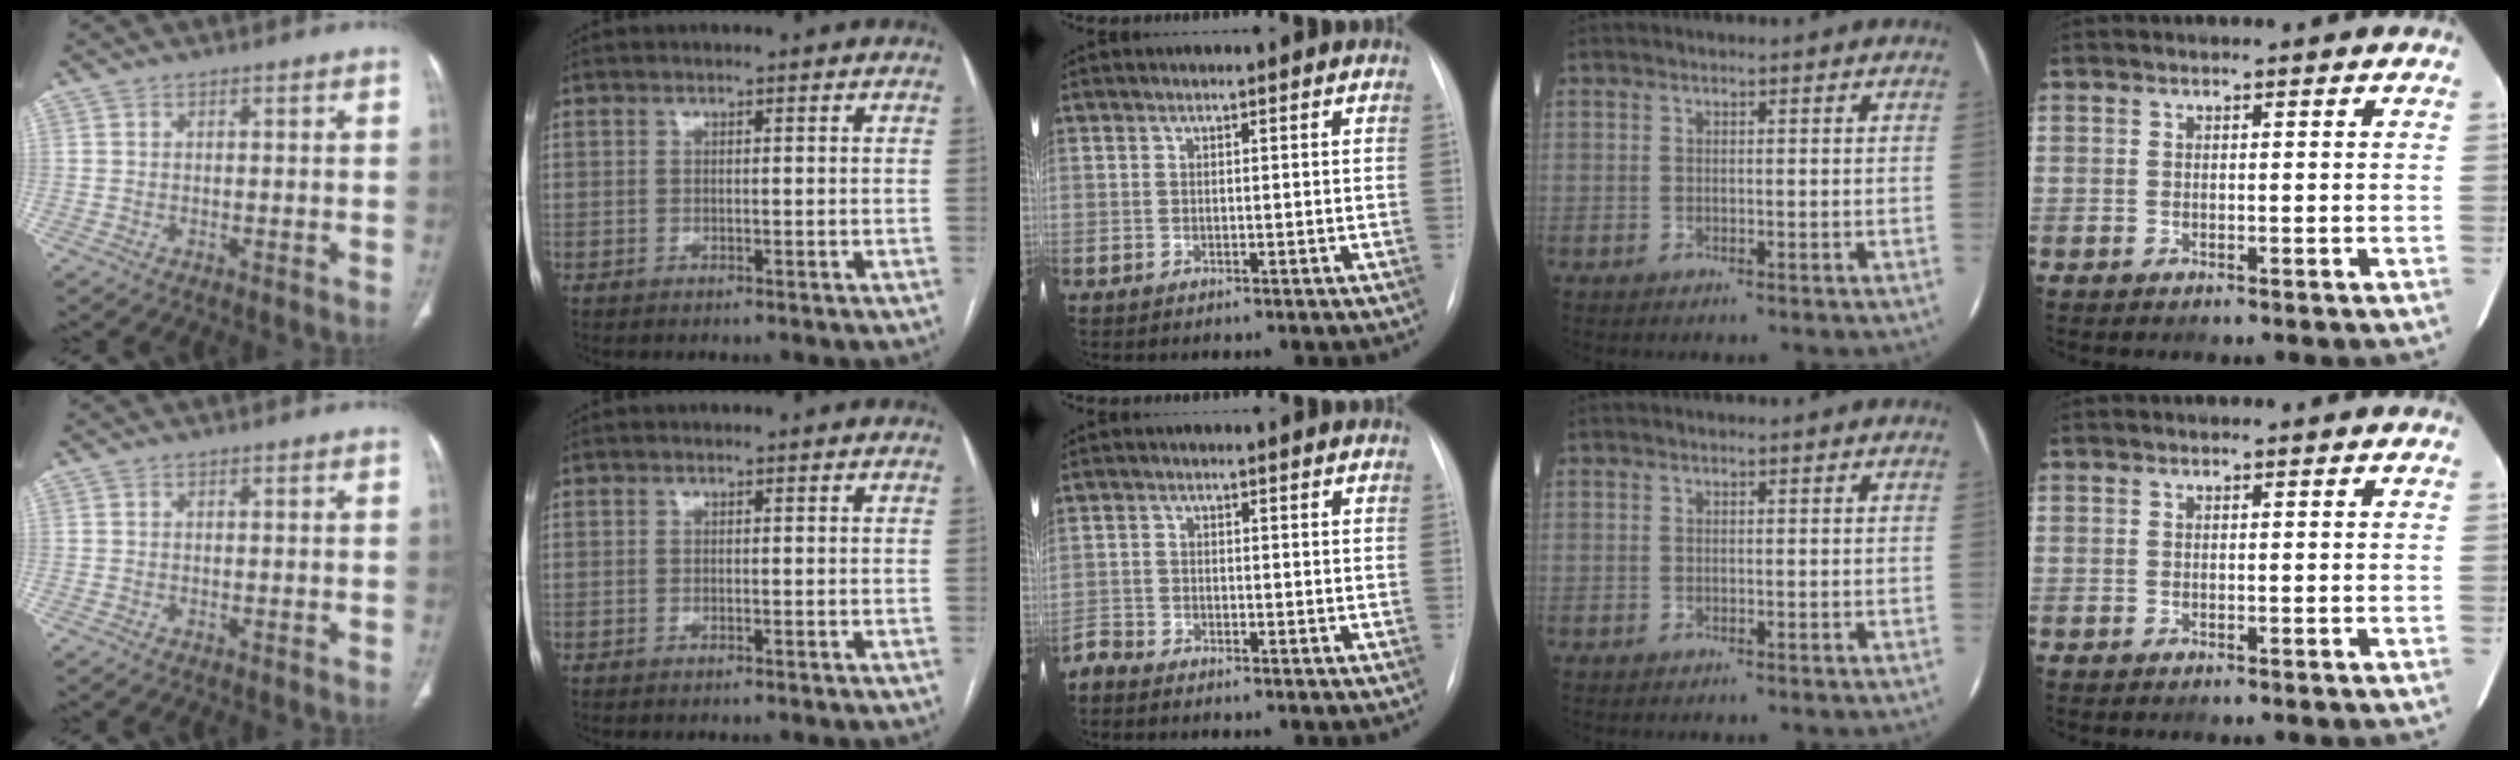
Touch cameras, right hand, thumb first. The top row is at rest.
{"middle": {"total": 2.0, "force": [-2.0, 0.1, -0.1], "torque": [0.004, -0.008, -0.041]}}